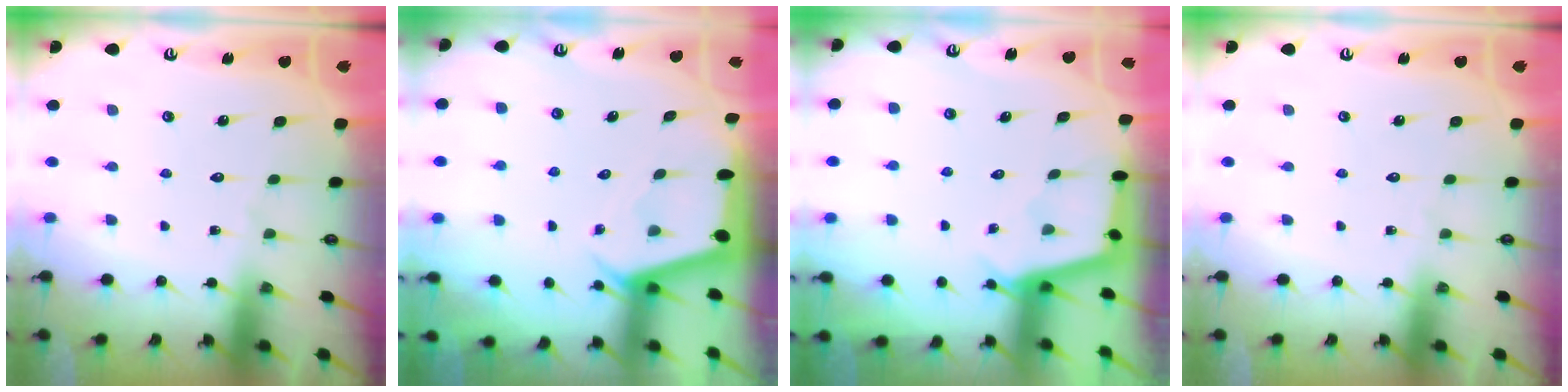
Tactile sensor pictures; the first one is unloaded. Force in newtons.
{"total": 2.3, "press": 2.3, "slide": 0.3}
{"total": 2.9, "press": 2.9, "slide": 0.3}
{"total": 0.0}